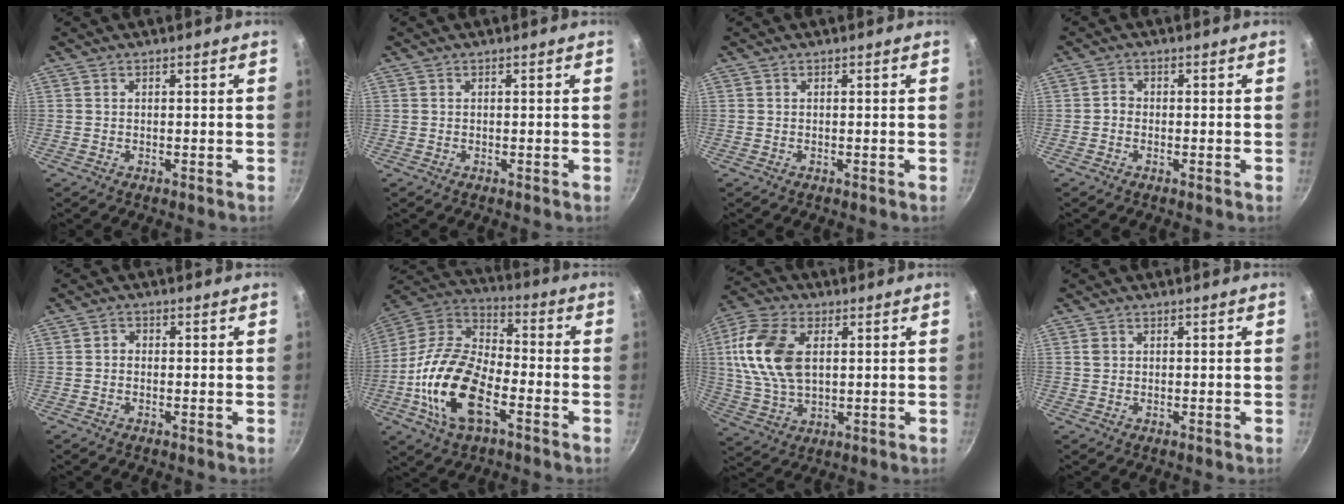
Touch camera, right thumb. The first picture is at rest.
{"total": 0.0}
{"total": 0.0}
{"total": 1.4, "force": [-0.5, 1.1, 0.6], "torque": [-0.005, 0.007, -0.013]}
{"total": 1.3, "force": [-0.3, 1.1, 0.6], "torque": [-0.010, 0.006, -0.008]}
{"total": 19.4, "force": [-6.7, 10.0, 15.2], "torque": [-0.278, 0.036, -0.145]}
{"total": 15.2, "force": [2.9, 9.3, 11.6], "torque": [-0.220, 0.000, 0.051]}
{"total": 1.1, "force": [0.3, 0.9, 0.5], "torque": [-0.005, 0.003, 0.004]}